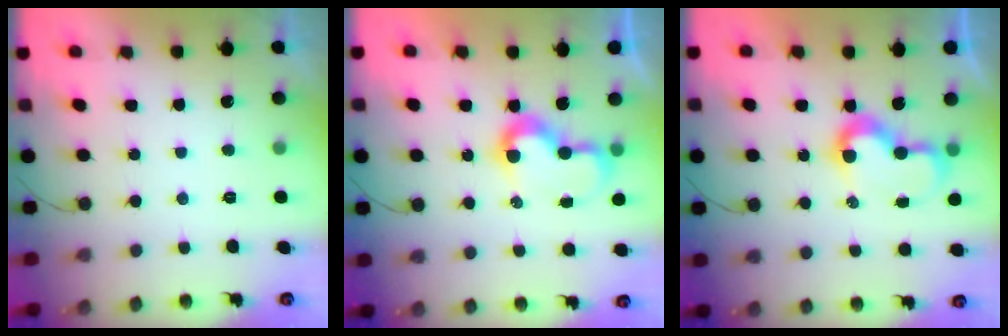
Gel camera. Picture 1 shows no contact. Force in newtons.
{"total": 8.7, "press": 8.7, "slide": 0.2}
{"total": 8.7, "press": 8.7, "slide": 0.2}